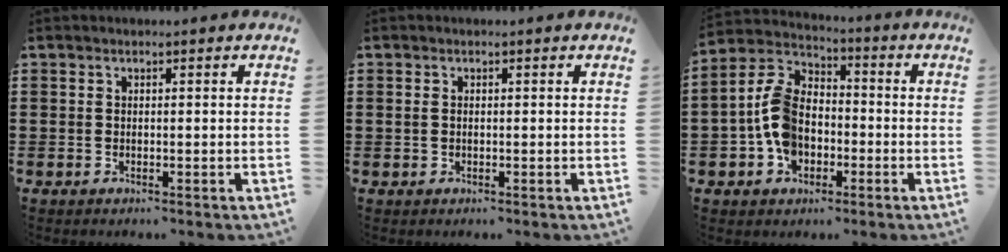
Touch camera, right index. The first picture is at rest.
{"total": 0.9, "force": [0.1, 0.7, 0.5], "torque": [-0.014, 0.005, 0.001]}
{"total": 9.8, "force": [-2.2, 6.9, 6.6], "torque": [-0.169, 0.013, -0.046]}